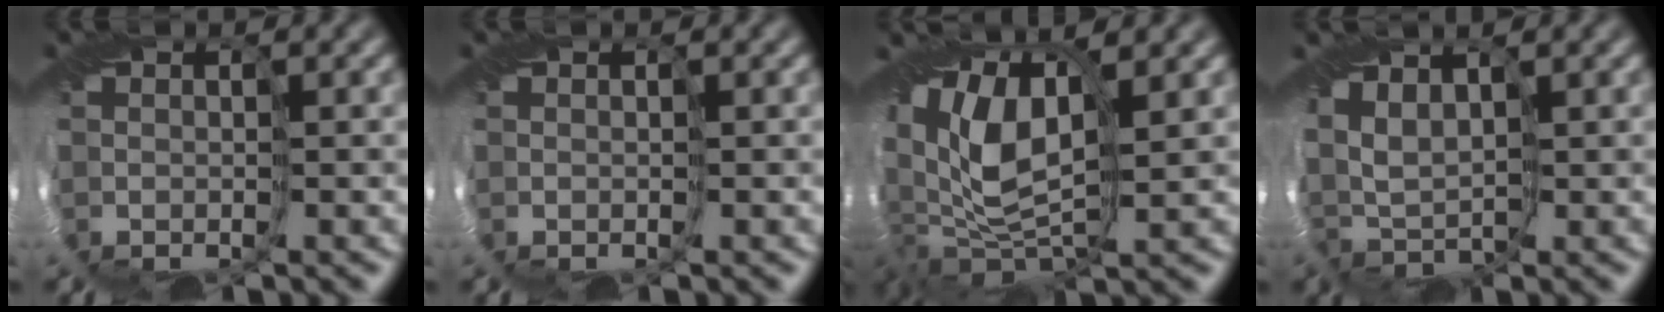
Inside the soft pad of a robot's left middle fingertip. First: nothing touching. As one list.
[{"total": 0.0}, {"total": 10.2, "force": [1.4, 5.5, 8.4], "torque": [-0.188, 0.000, 0.019]}, {"total": 3.0, "force": [0.9, 1.9, 2.2], "torque": [-0.057, 0.001, 0.013]}]